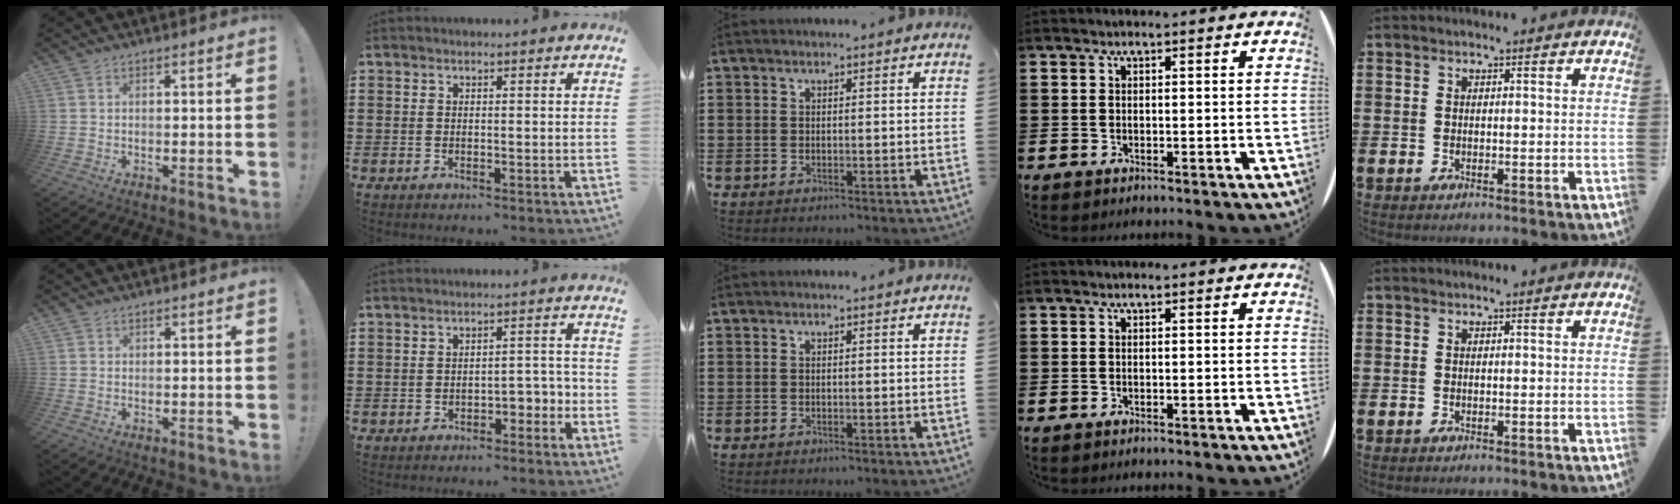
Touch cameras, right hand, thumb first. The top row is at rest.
{"thumb": {"total": 0.6, "force": [0.4, 0.5, -0.1], "torque": [0.005, 0.000, 0.007]}, "index": {"total": 3.3, "force": [-2.2, 1.7, 1.9], "torque": [-0.034, 0.008, -0.043]}}